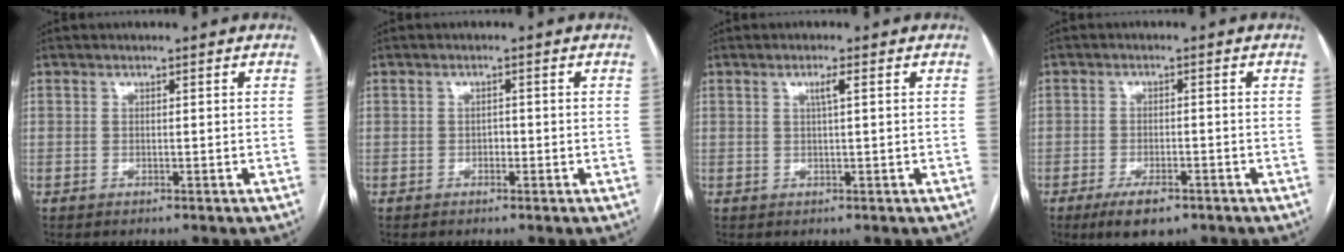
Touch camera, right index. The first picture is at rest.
{"total": 0.9, "force": [-0.4, 0.6, 0.6], "torque": [-0.007, 0.004, -0.006]}
{"total": 1.7, "force": [0.6, -0.2, 1.6], "torque": [-0.029, 0.001, 0.010]}
{"total": 5.3, "force": [-3.4, 1.9, 3.6], "torque": [-0.065, -0.005, -0.050]}